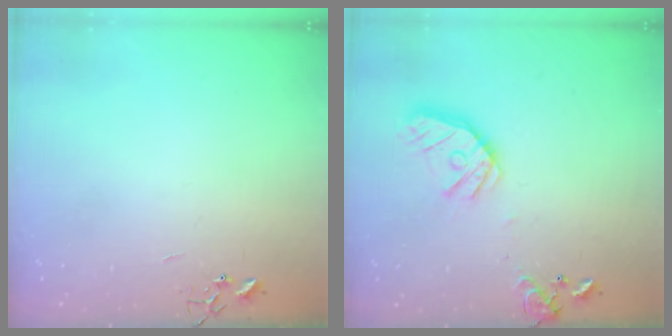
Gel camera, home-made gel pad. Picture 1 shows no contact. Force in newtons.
{"total": 15.8, "press": 15.5, "slide": 2.5}